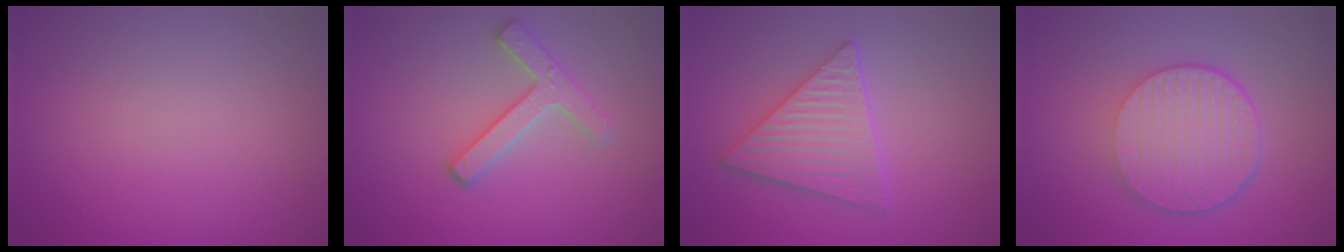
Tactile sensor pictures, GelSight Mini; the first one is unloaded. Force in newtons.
{"total": 3.1, "press": 2.8, "slide": 1.2}
{"total": 4.5, "press": 3.9, "slide": 2.1}
{"total": 6.7, "press": 4.6, "slide": 4.9}